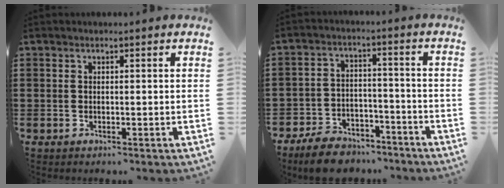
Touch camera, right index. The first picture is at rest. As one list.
[{"total": 8.4, "force": [-7.6, 2.8, 2.0], "torque": [-0.047, 0.028, -0.149]}]